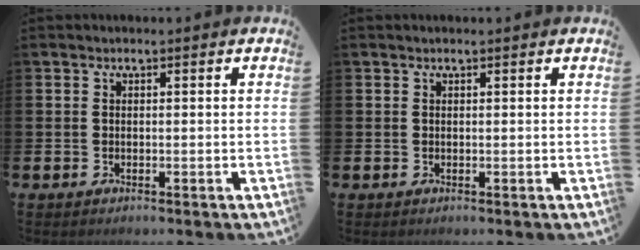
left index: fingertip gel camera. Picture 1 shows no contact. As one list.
[{"total": 0.0}]